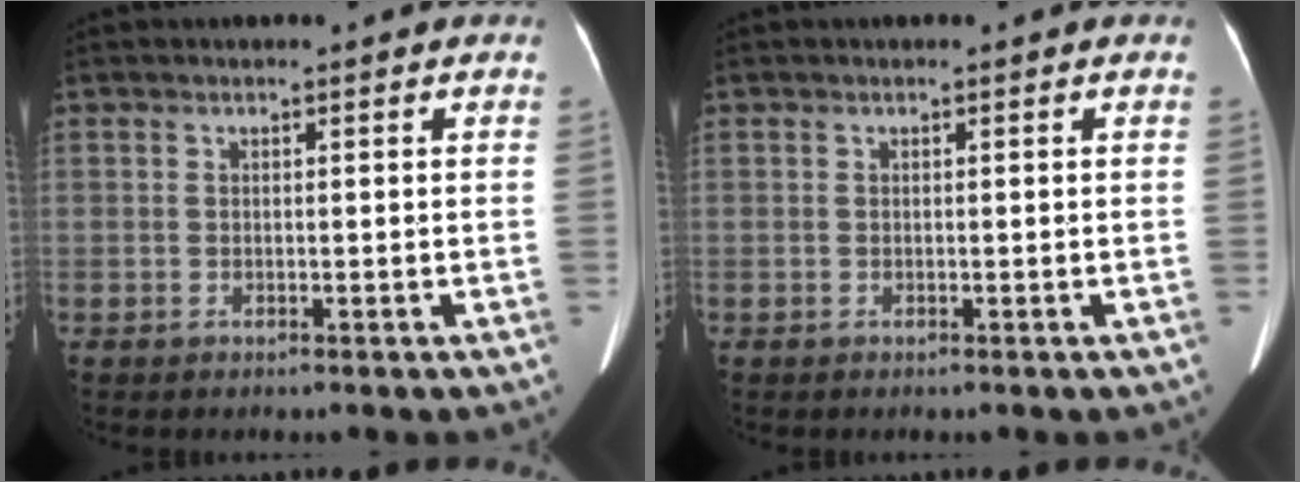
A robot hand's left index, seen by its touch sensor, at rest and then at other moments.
{"total": 0.0}